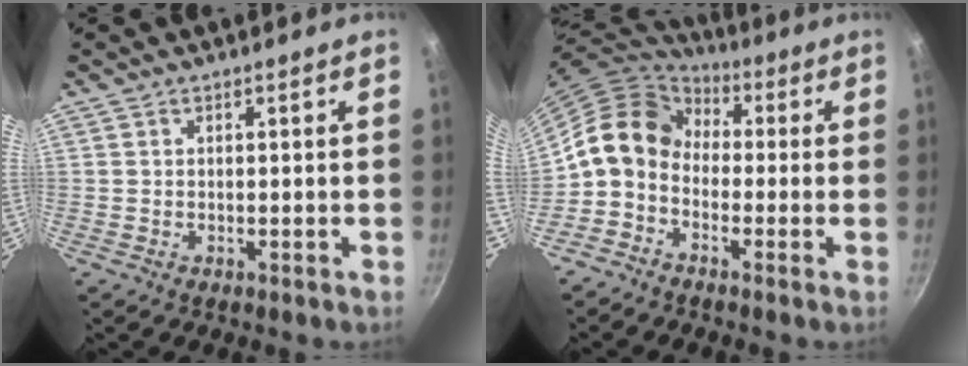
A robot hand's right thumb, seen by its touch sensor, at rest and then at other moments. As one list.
[{"total": 10.9, "force": [-0.9, 8.7, 6.6], "torque": [-0.097, 0.043, -0.043]}]